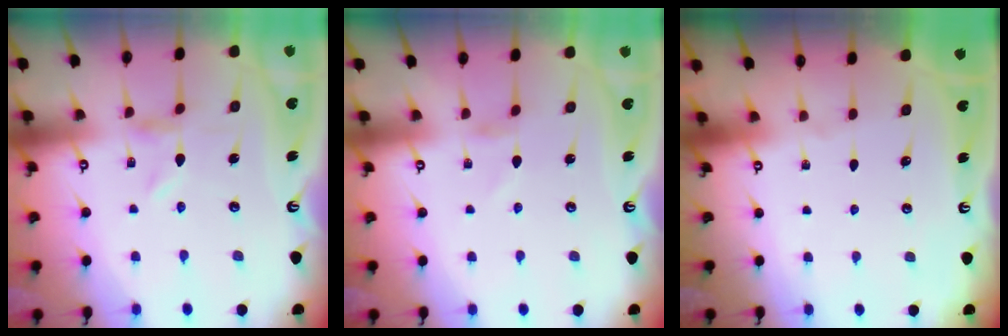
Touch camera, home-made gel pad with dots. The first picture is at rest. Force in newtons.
{"total": 0.8, "press": 0.8, "slide": 0.1}
{"total": 0.0}